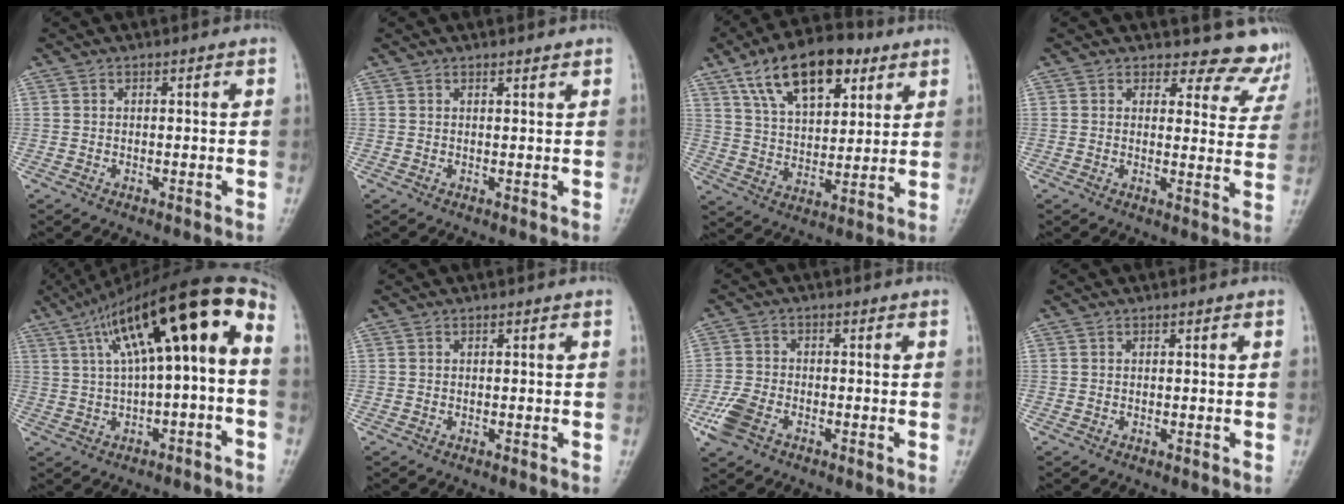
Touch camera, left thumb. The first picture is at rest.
{"total": 0.8, "force": [0.8, 0.1, 0.3], "torque": [-0.004, -0.006, 0.013]}
{"total": 16.8, "force": [8.8, 8.6, 11.5], "torque": [-0.156, -0.020, 0.152]}
{"total": 9.2, "force": [8.7, 3.2, 0.1], "torque": [0.046, -0.070, 0.074]}
{"total": 16.6, "force": [2.7, 4.1, 15.8], "torque": [-0.250, 0.062, 0.043]}
{"total": 0.0}
{"total": 5.8, "force": [-3.0, 3.5, 3.5], "torque": [-0.085, 0.009, -0.061]}
{"total": 0.0}